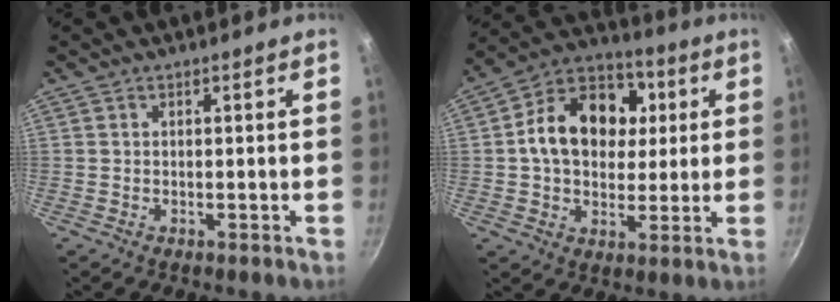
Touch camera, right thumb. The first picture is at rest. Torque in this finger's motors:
{"motor_torque": [-0.64, 1.44, 0.72, -0.65, 0.26]}